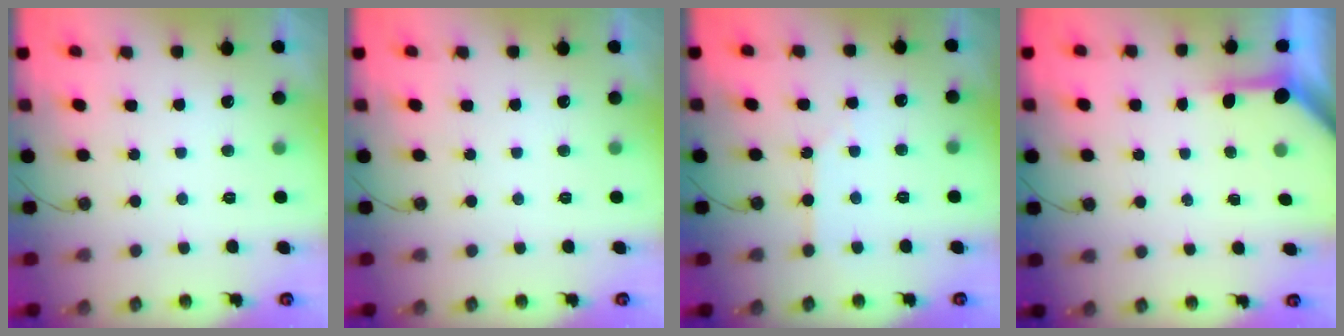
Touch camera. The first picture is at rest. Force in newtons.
{"total": 0.0}
{"total": 2.5, "press": 2.4, "slide": 0.5}
{"total": 3.5, "press": 3.5, "slide": 0.4}